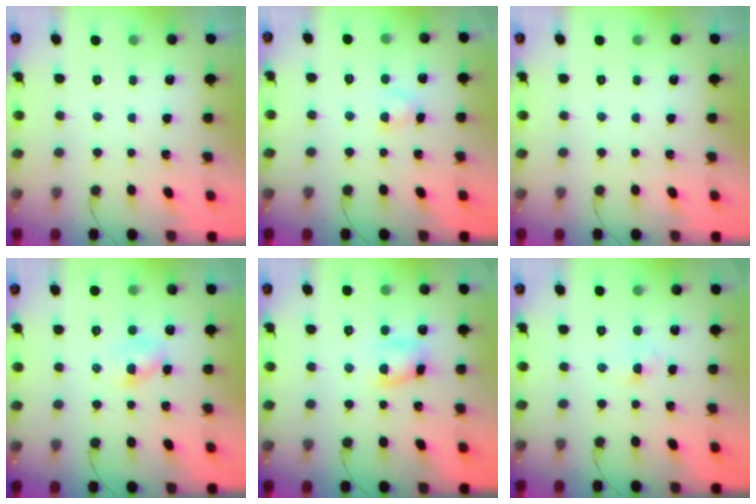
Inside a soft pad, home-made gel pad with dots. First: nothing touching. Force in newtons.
{"total": 3.0, "press": 2.9, "slide": 1.0}
{"total": 0.0}
{"total": 3.4, "press": 3.2, "slide": 1.2}
{"total": 7.1, "press": 7.1, "slide": 0.7}
{"total": 2.4, "press": 2.2, "slide": 0.9}